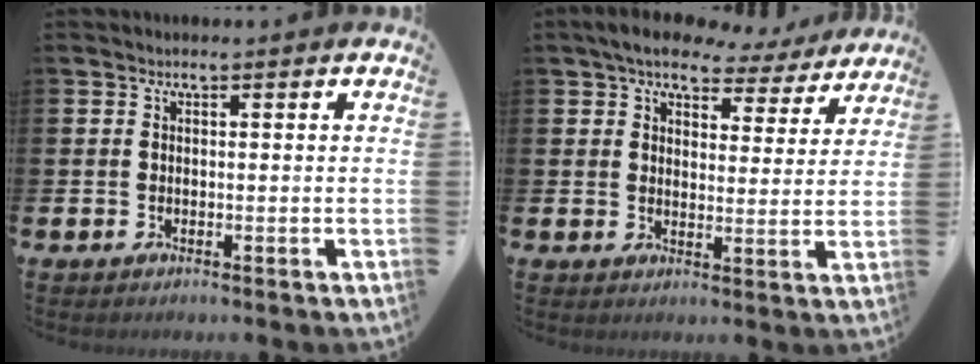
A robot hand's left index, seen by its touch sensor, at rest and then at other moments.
{"total": 6.2, "force": [5.3, 2.8, 1.7], "torque": [-0.038, -0.031, 0.090]}